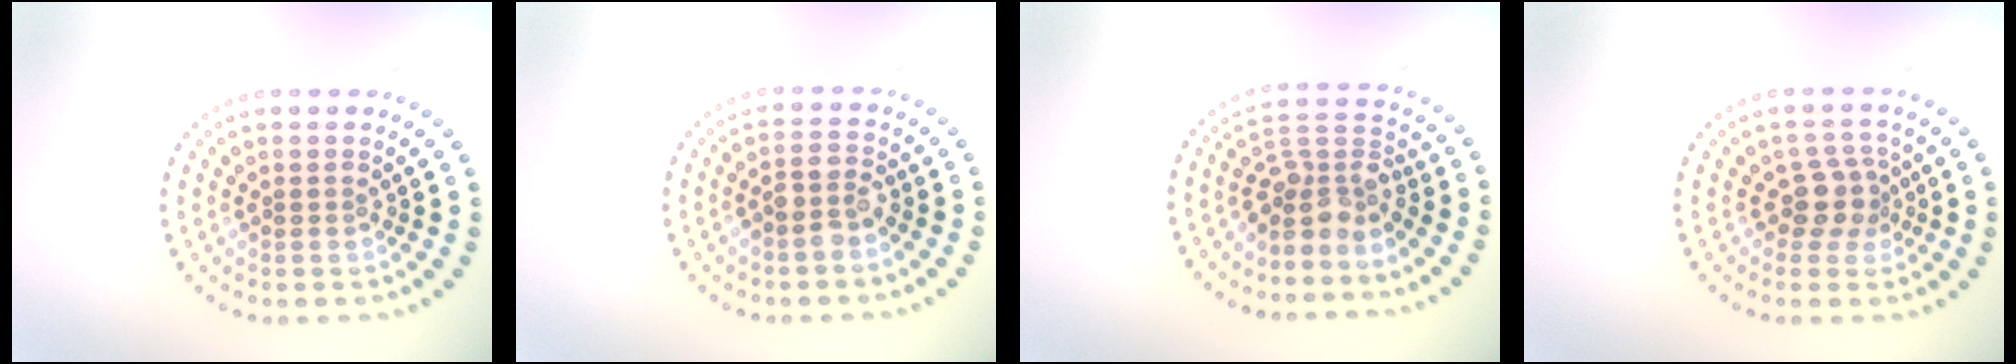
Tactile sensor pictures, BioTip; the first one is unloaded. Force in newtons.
{"total": 2.4, "press": 2.2, "slide": 1.1}
{"total": 3.7, "press": 2.7, "slide": 2.5}
{"total": 2.7, "press": 2.2, "slide": 1.6}